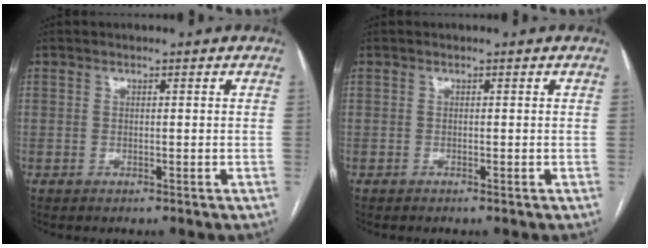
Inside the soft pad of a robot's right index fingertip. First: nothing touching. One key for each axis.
{"total": 0.0}